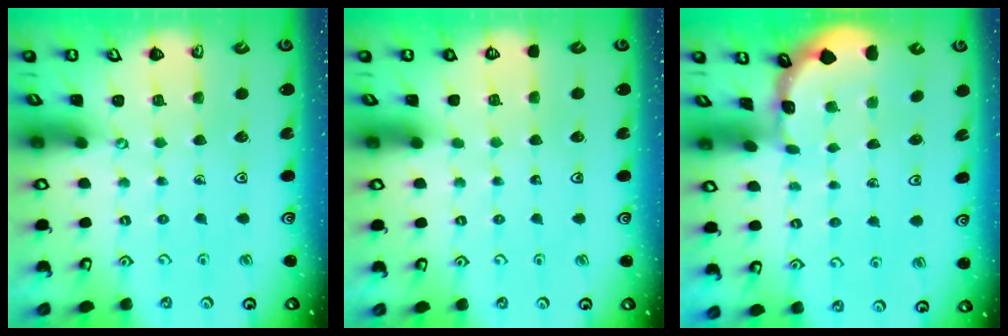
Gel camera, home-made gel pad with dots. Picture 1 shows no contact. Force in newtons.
{"total": 0.0}
{"total": 0.7, "press": 0.7, "slide": 0.1}